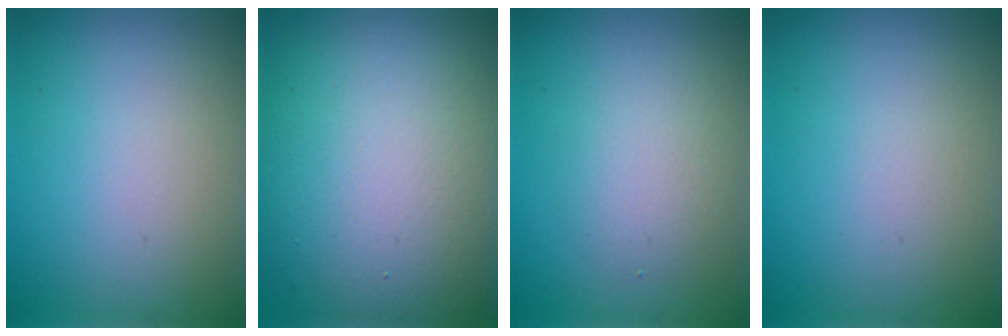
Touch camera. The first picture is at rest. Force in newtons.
{"total": 15.7, "press": 15.7, "slide": 1.3}
{"total": 2.4, "press": 2.4, "slide": 0.3}
{"total": 0.0}